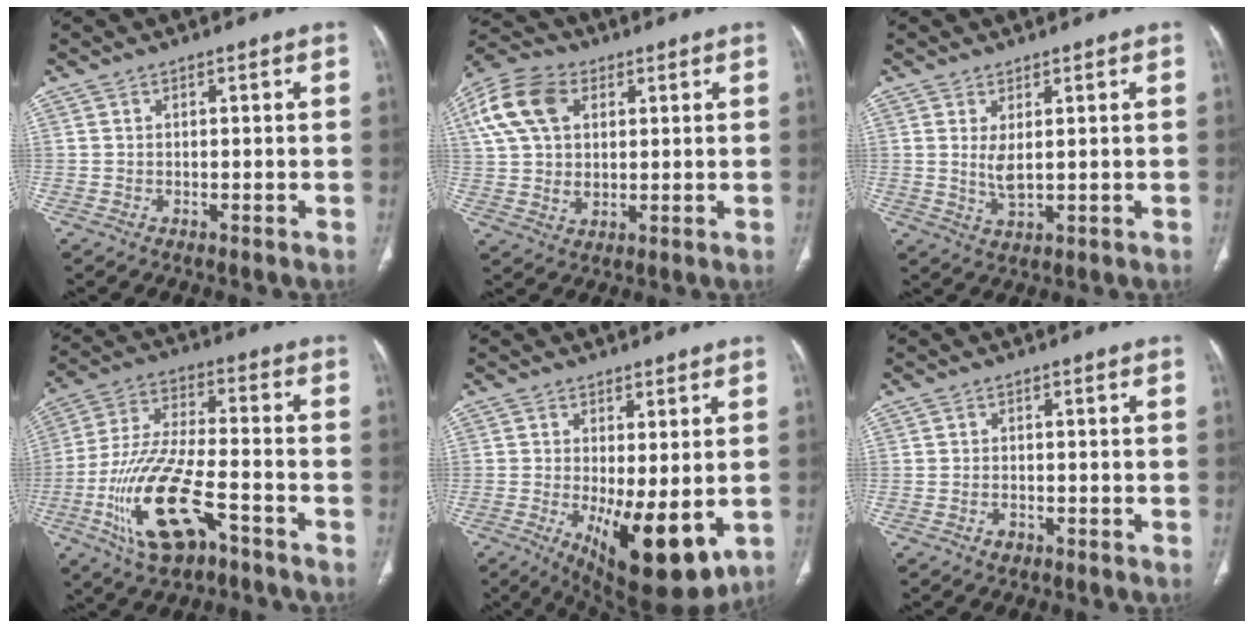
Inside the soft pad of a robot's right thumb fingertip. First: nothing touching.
{"total": 15.4, "force": [5.3, 10.3, 10.2], "torque": [-0.209, 0.006, 0.098]}
{"total": 3.6, "force": [0.8, 1.4, 3.2], "torque": [-0.064, -0.015, 0.026]}
{"total": 17.7, "force": [-7.9, 6.9, 14.2], "torque": [-0.294, 0.034, -0.138]}
{"total": 13.3, "force": [-2.9, 5.0, 12.0], "torque": [-0.177, -0.028, -0.025]}
{"total": 1.6, "force": [-0.9, 1.0, 0.7], "torque": [-0.012, 0.007, -0.014]}